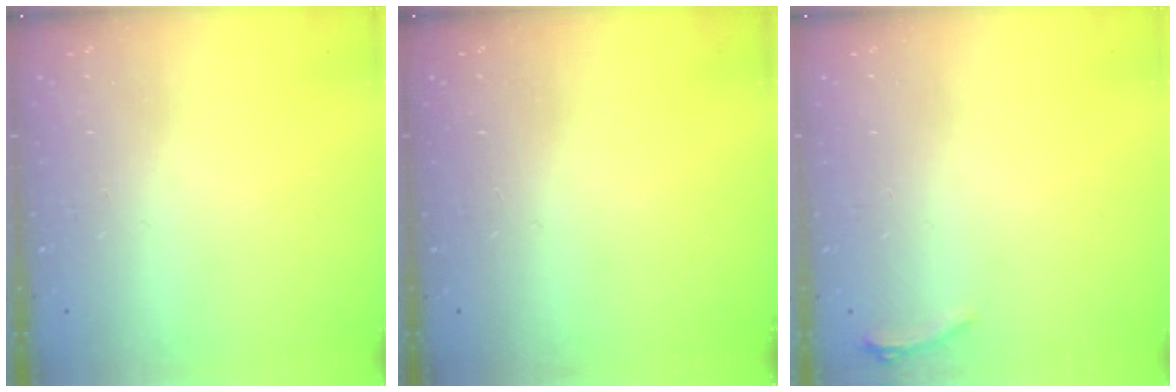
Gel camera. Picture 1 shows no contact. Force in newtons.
{"total": 0.0}
{"total": 5.0, "press": 4.7, "slide": 1.9}